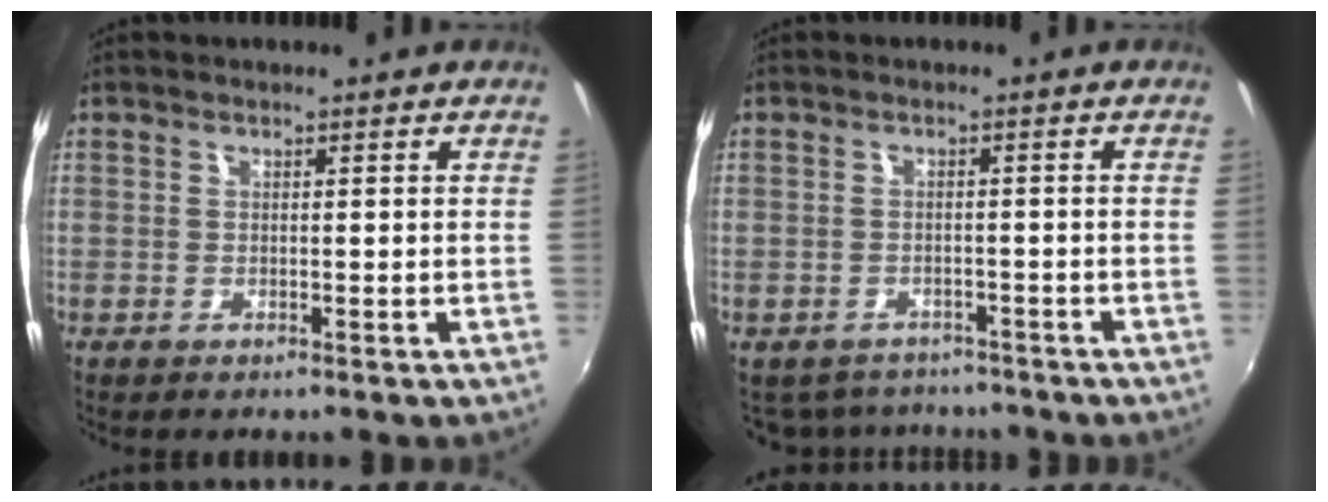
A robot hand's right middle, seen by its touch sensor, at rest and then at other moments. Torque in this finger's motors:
{"motor_torque": [-0.46, -0.56, -0.22, -0.03]}